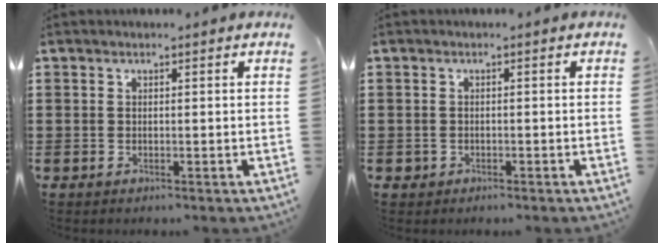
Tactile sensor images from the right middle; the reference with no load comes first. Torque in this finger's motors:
{"motor_torque": [-0.12, -0.03, -0.06, -0.01]}